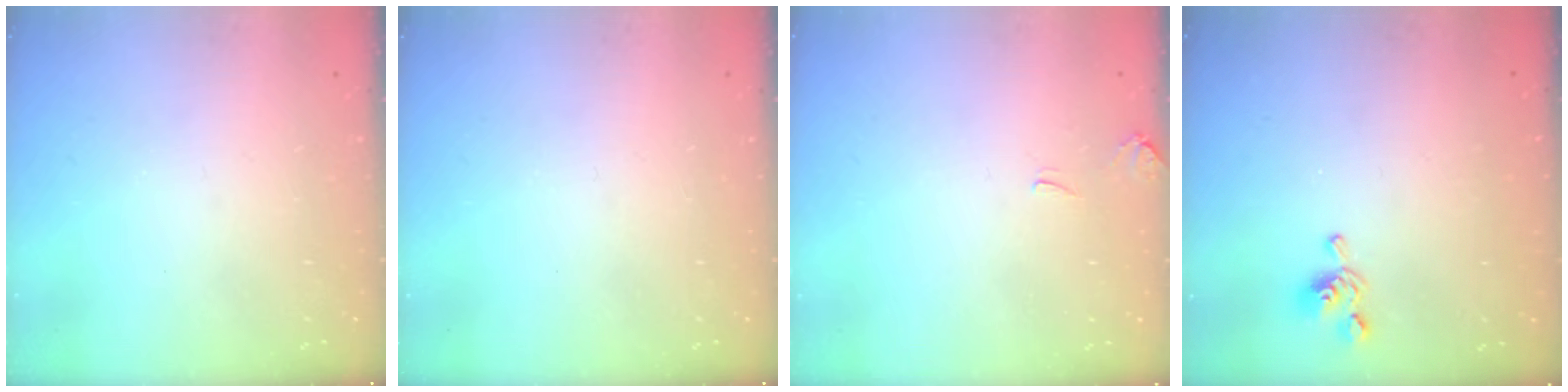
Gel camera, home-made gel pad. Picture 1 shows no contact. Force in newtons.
{"total": 0.0}
{"total": 0.6, "press": 0.1, "slide": 0.6}
{"total": 2.8, "press": 2.7, "slide": 0.7}